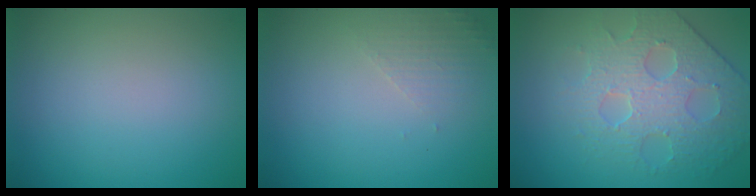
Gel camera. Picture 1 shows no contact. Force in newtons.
{"total": 1.6, "press": 1.6, "slide": 0.4}
{"total": 4.2, "press": 4.2, "slide": 0.3}